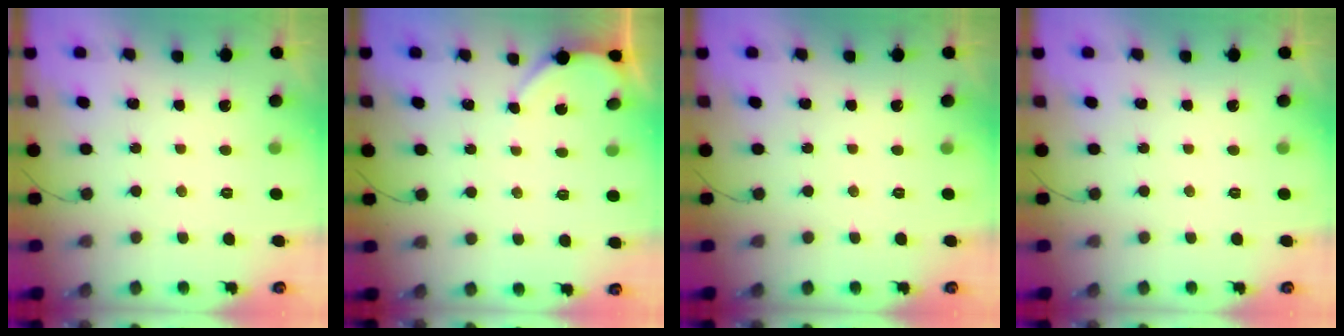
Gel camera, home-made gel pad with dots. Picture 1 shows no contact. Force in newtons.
{"total": 3.3, "press": 3.3, "slide": 0.3}
{"total": 0.0}
{"total": 0.0}